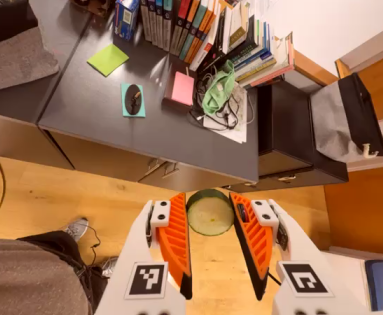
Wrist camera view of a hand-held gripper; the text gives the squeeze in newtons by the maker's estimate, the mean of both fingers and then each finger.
{"total": 8.4, "left": 8.8, "right": 7.9}